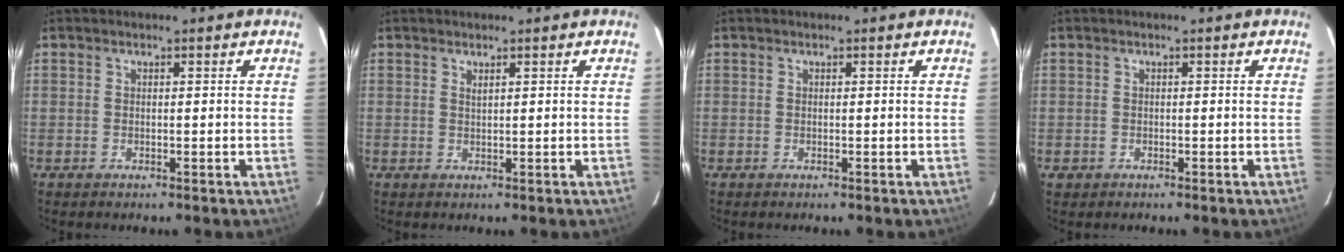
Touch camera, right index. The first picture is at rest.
{"total": 0.7, "force": [0.6, 0.1, 0.5], "torque": [-0.007, 0.000, 0.011]}
{"total": 0.0}
{"total": 1.4, "force": [-0.5, 1.3, 0.1], "torque": [-0.004, 0.002, -0.005]}